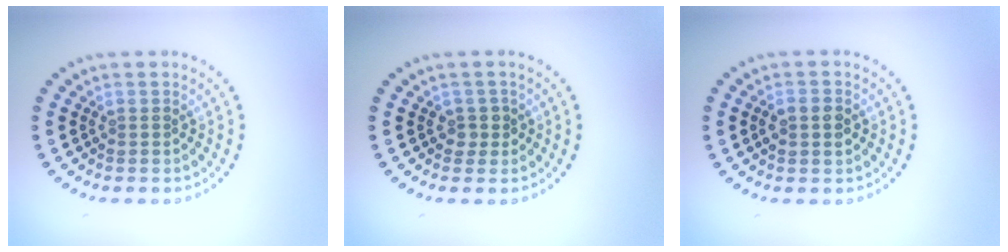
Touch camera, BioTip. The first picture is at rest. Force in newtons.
{"total": 1.3, "press": 1.1, "slide": 0.6}
{"total": 1.9, "press": 1.9, "slide": 0.0}